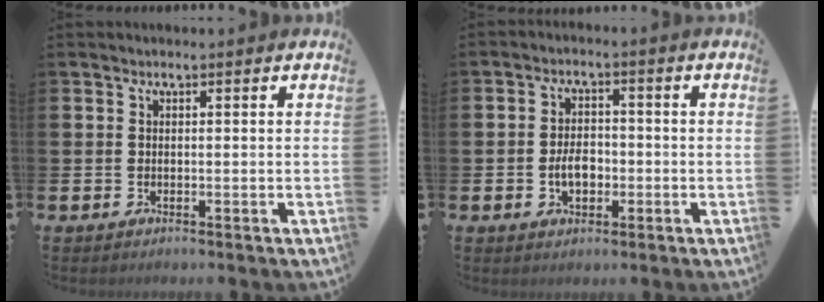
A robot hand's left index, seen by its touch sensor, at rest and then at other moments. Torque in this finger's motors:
{"motor_torque": [0.42, 0.40, 0.11, 0.08]}